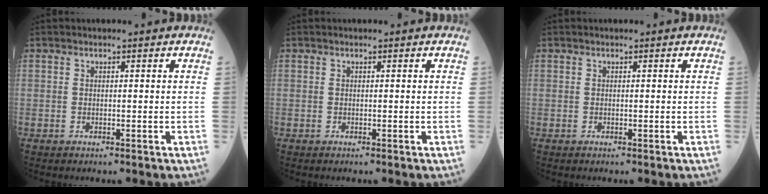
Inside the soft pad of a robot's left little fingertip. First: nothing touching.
{"total": 0.0}
{"total": 0.0}